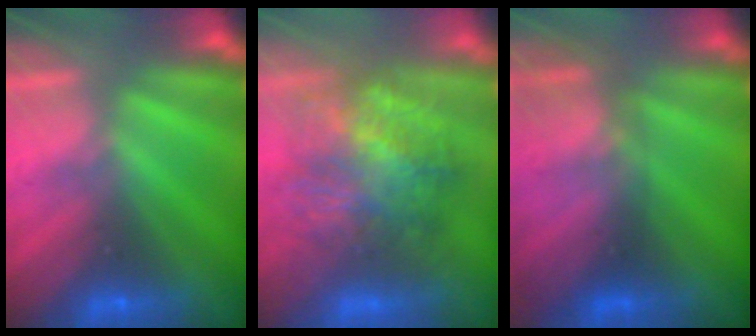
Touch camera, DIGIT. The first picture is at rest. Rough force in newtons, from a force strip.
{"total": 7.5}
{"total": 2.8}